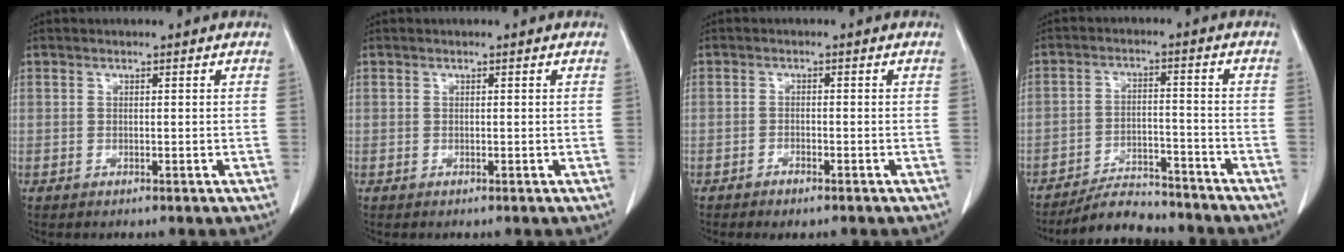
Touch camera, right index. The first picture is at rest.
{"total": 0.0}
{"total": 2.0, "force": [-1.5, 0.7, 1.2], "torque": [-0.019, 0.000, -0.019]}
{"total": 8.5, "force": [-8.1, 1.9, 1.8], "torque": [-0.026, 0.004, -0.133]}